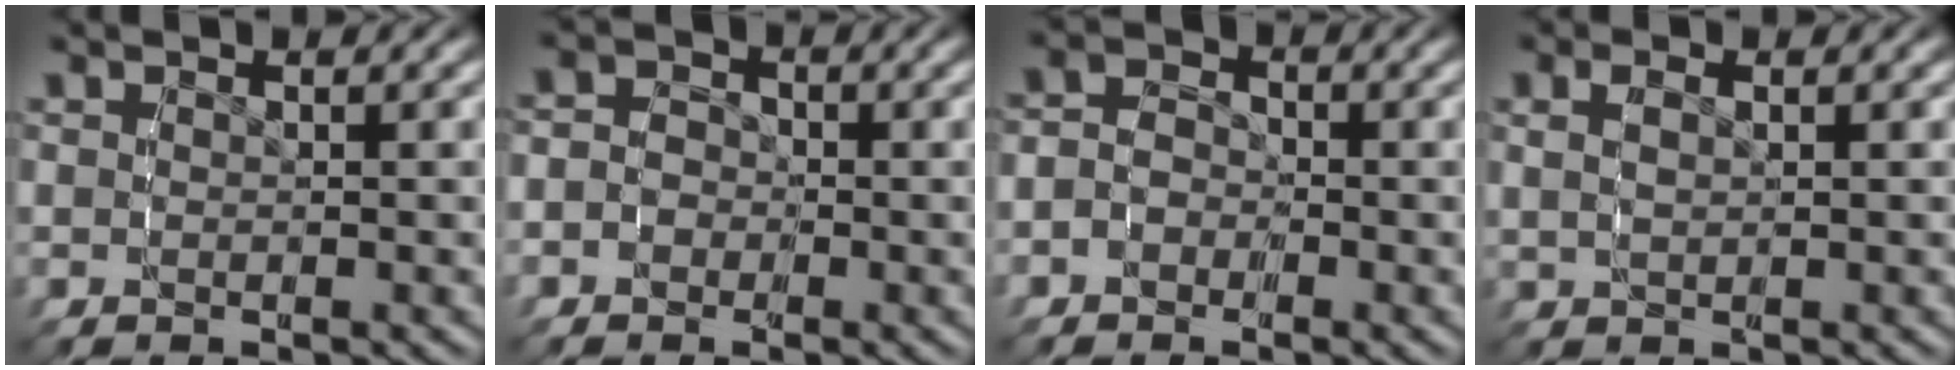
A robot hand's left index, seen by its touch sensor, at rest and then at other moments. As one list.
[{"total": 2.9, "force": [-0.9, 2.7, 0.9], "torque": [-0.021, -0.006, -0.022]}, {"total": 3.2, "force": [-1.0, 2.7, 1.3], "torque": [-0.029, -0.010, -0.021]}, {"total": 1.8, "force": [0.6, 1.0, 1.4], "torque": [-0.028, 0.000, 0.017]}]